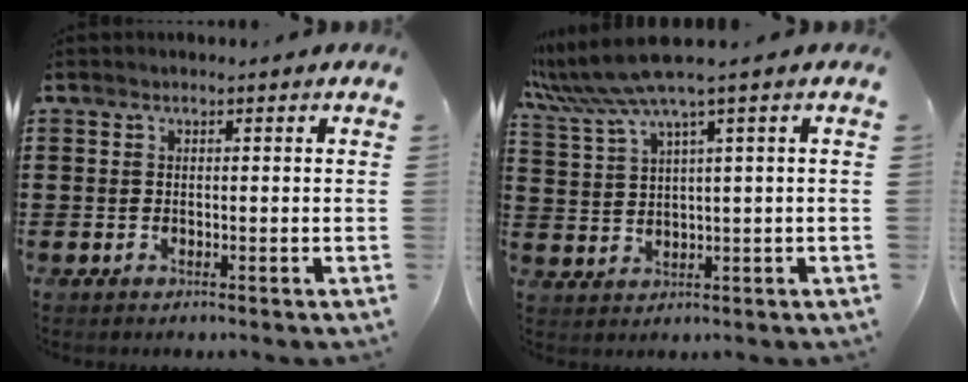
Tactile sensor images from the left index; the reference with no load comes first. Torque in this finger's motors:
{"motor_torque": [1.09, -1.04, 0.81, 0.21]}